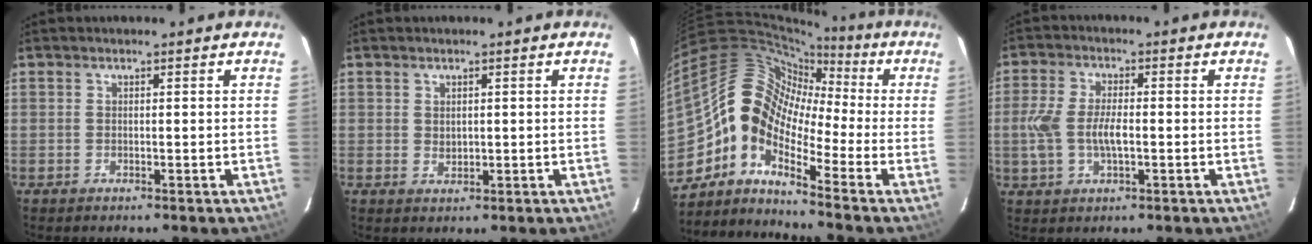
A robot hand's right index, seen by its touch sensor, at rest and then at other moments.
{"total": 1.7, "force": [0.5, 1.2, 1.0], "torque": [-0.014, 0.002, 0.011]}
{"total": 11.1, "force": [-4.1, 6.6, 7.9], "torque": [-0.124, 0.024, -0.107]}
{"total": 7.5, "force": [-0.9, 3.6, 6.6], "torque": [-0.140, 0.001, -0.017]}